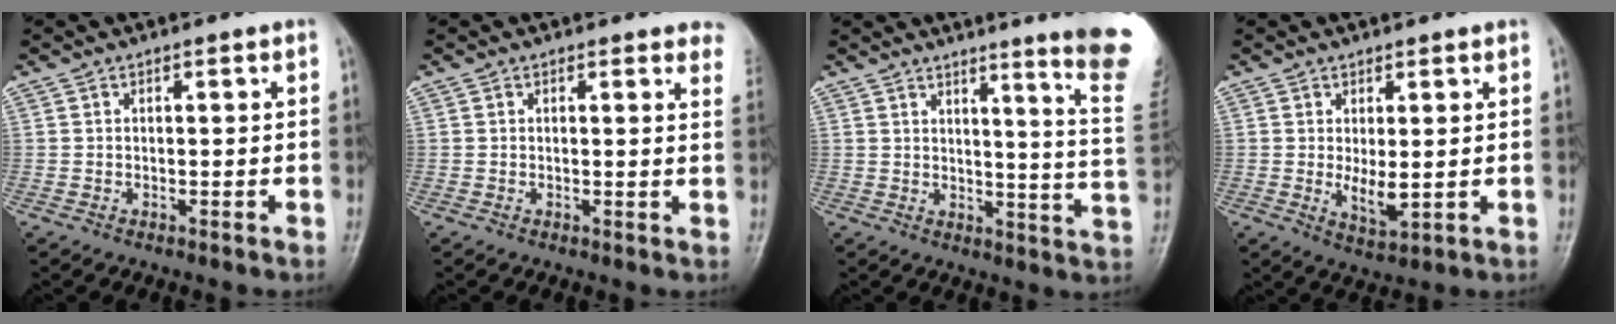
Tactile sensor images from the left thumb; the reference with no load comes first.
{"total": 4.8, "force": [4.4, 1.3, 1.4], "torque": [0.008, -0.018, 0.023]}
{"total": 16.6, "force": [11.3, -0.3, 12.0], "torque": [-0.134, -0.098, 0.125]}
{"total": 4.5, "force": [0.2, 1.7, 4.1], "torque": [-0.067, -0.016, 0.012]}